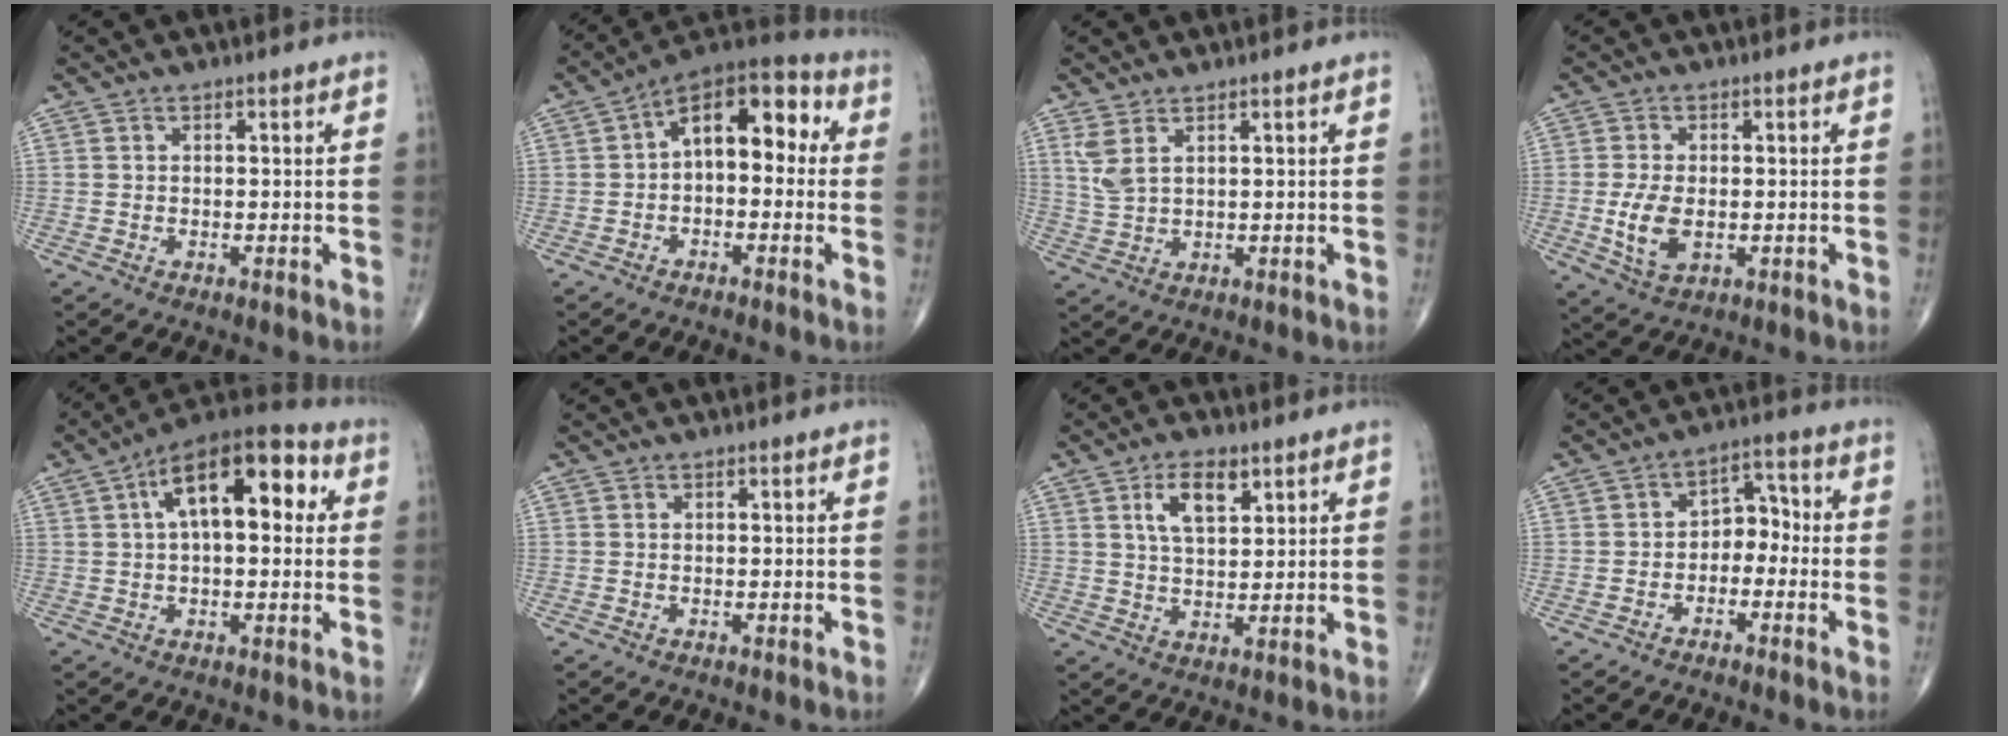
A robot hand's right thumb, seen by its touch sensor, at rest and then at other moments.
{"total": 12.9, "force": [1.2, 7.3, 10.6], "torque": [-0.123, 0.044, -0.001]}
{"total": 4.1, "force": [2.2, 1.6, 3.1], "torque": [-0.073, -0.005, 0.055]}
{"total": 6.8, "force": [-0.9, 3.9, 5.5], "torque": [-0.107, -0.009, -0.010]}
{"total": 16.5, "force": [4.3, 7.8, 13.9], "torque": [-0.192, 0.032, 0.058]}
{"total": 0.0}
{"total": 7.0, "force": [3.4, 3.4, 5.1], "torque": [-0.081, -0.015, 0.062]}
{"total": 5.6, "force": [-1.8, 3.9, 3.5], "torque": [-0.030, 0.039, -0.042]}